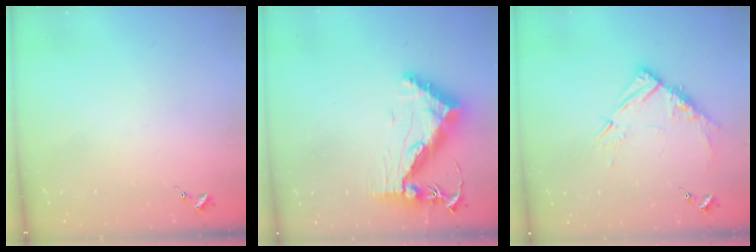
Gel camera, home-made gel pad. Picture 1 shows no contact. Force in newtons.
{"total": 13.5, "press": 13.4, "slide": 1.2}
{"total": 10.7, "press": 10.7, "slide": 0.9}